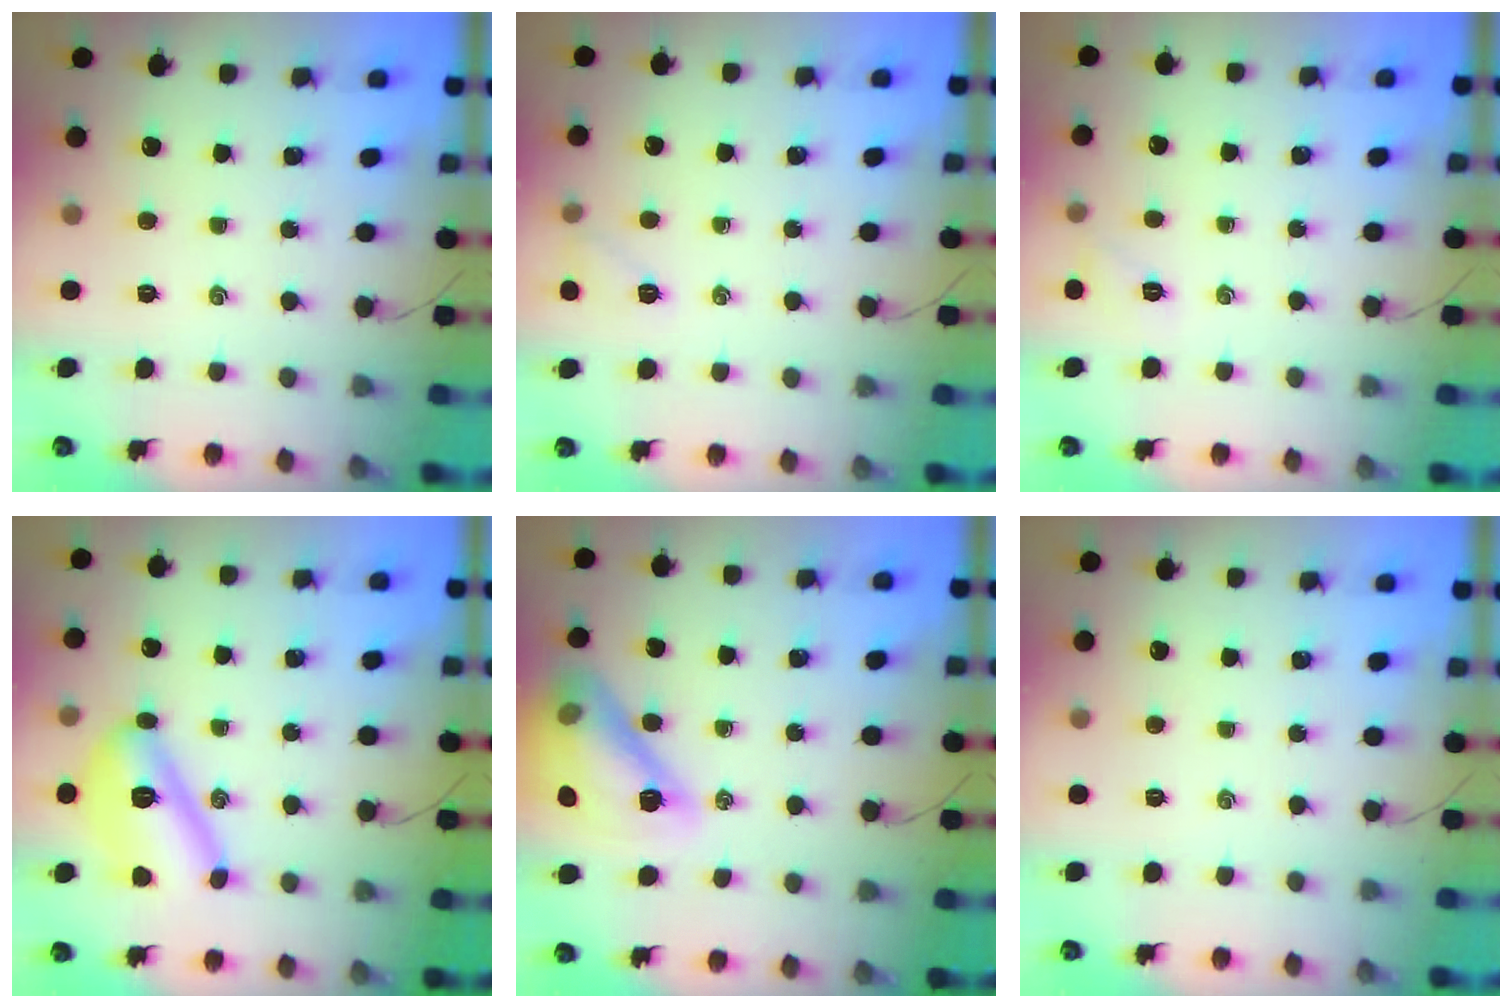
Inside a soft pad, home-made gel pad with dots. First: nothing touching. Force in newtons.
{"total": 5.6, "press": 5.4, "slide": 1.4}
{"total": 5.7, "press": 5.5, "slide": 1.4}
{"total": 13.4, "press": 13.4, "slide": 1.2}
{"total": 17.6, "press": 17.5, "slide": 2.0}
{"total": 0.0}